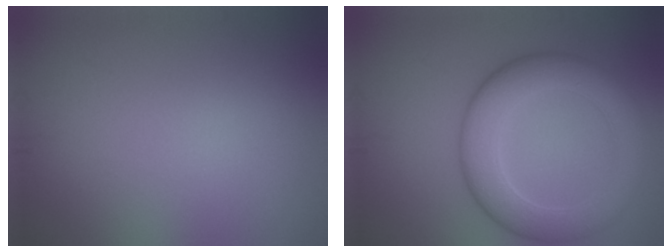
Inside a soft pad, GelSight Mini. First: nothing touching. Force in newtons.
{"total": 7.3, "press": 7.3, "slide": 0.2}